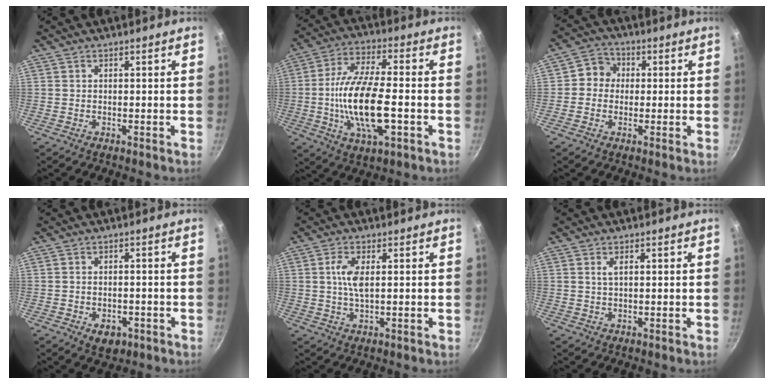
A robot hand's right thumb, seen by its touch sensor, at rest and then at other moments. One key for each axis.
{"total": 17.0, "fx": -3.2, "fy": 6.4, "fz": 15.4, "tx": -0.287, "ty": 0.017, "tz": -0.068}
{"total": 5.5, "fx": 0.3, "fy": 5.1, "fz": 2.0, "tx": 0.002, "ty": 0.011, "tz": -0.011}
{"total": 4.3, "fx": -1.6, "fy": 2.8, "fz": 2.9, "tx": -0.037, "ty": 0.003, "tz": -0.014}
{"total": 4.9, "fx": 0.8, "fy": 1.8, "fz": 4.5, "tx": -0.100, "ty": 0.003, "tz": 0.015}
{"total": 2.0, "fx": 0.6, "fy": 0.9, "fz": 1.6, "tx": -0.028, "ty": 0.002, "tz": 0.013}